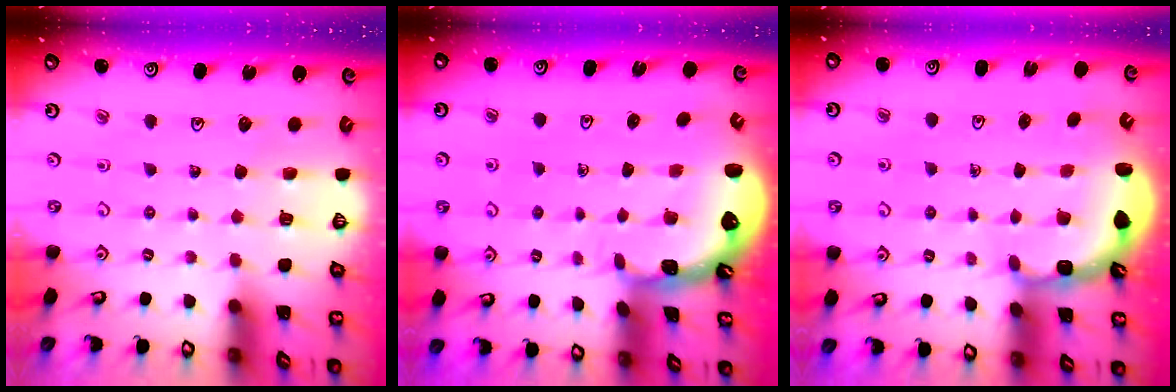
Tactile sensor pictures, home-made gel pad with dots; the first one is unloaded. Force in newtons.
{"total": 1.0, "press": 1.0, "slide": 0.2}
{"total": 3.2, "press": 2.5, "slide": 2.0}